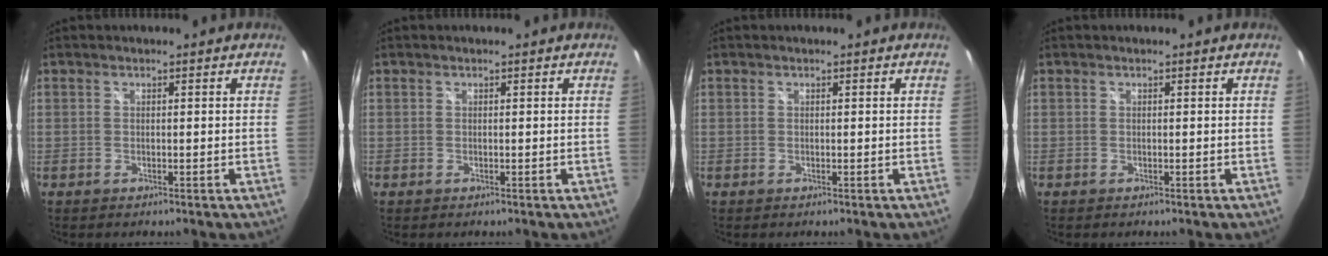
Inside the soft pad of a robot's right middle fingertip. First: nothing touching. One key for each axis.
{"total": 0.0}
{"total": 0.0}
{"total": 0.0}